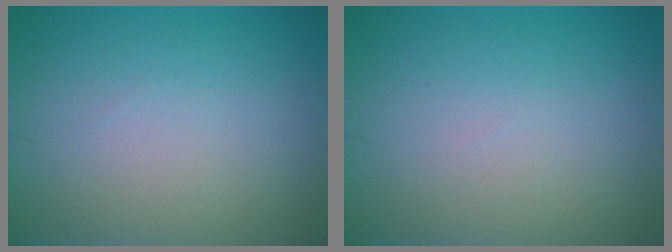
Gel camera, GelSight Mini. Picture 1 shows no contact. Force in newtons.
{"total": 0.0}